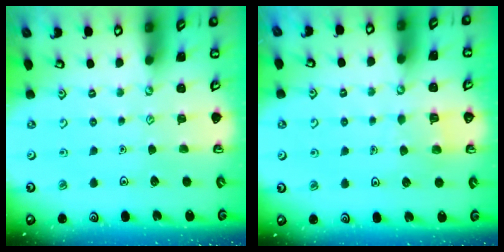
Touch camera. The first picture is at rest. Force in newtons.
{"total": 4.7, "press": 4.7, "slide": 0.4}